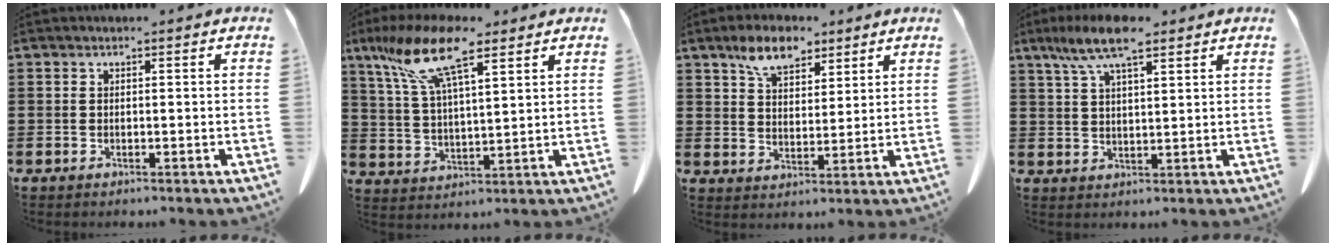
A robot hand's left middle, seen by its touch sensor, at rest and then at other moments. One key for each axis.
{"total": 12.2, "fx": 8.1, "fy": 3.1, "fz": 8.6, "tx": -0.194, "ty": -0.013, "tz": 0.144}
{"total": 7.2, "fx": 5.2, "fy": 3.5, "fz": 3.5, "tx": -0.077, "ty": -0.003, "tz": 0.096}
{"total": 8.5, "fx": 5.6, "fy": 2.2, "fz": 6.0, "tx": -0.128, "ty": -0.001, "tz": 0.101}